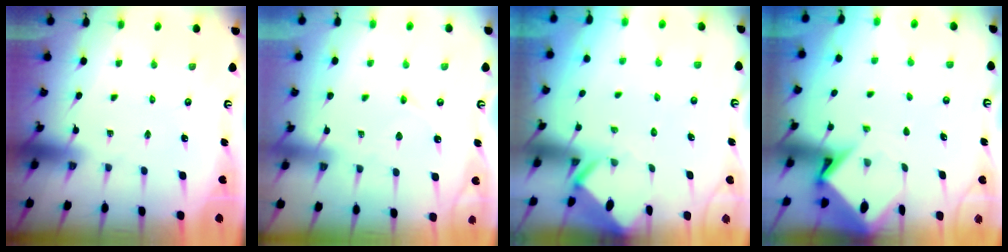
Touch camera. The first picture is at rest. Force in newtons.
{"total": 4.4, "press": 4.4, "slide": 0.4}
{"total": 3.3, "press": 3.3, "slide": 0.1}
{"total": 4.6, "press": 4.6, "slide": 0.3}